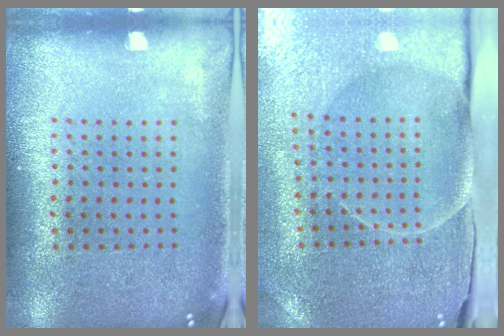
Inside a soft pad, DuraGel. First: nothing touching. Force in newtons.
{"total": 3.8, "press": 3.7, "slide": 0.7}